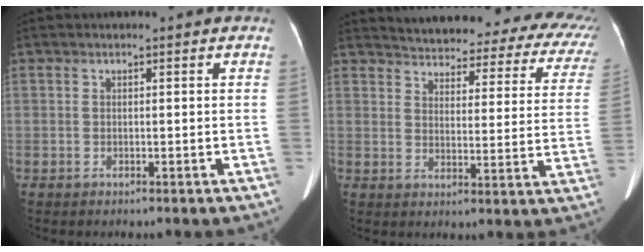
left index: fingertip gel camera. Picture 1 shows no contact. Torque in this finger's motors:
{"motor_torque": [0.83, -1.08, 0.08, -0.01]}